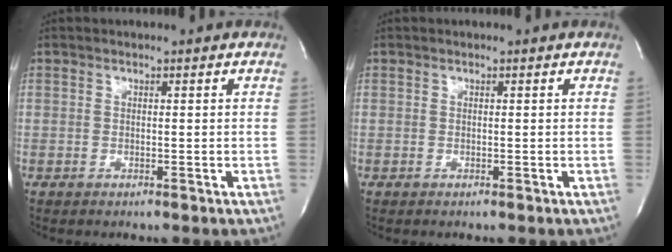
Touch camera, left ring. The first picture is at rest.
{"total": 0.0}